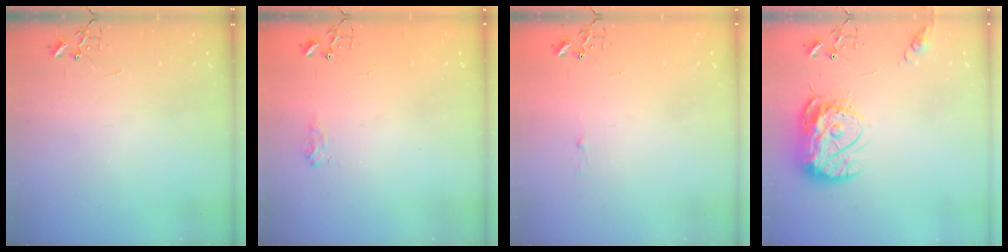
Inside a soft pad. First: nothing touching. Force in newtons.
{"total": 6.3, "press": 6.3, "slide": 0.8}
{"total": 1.8, "press": 1.8, "slide": 0.2}
{"total": 14.4, "press": 14.4, "slide": 1.3}